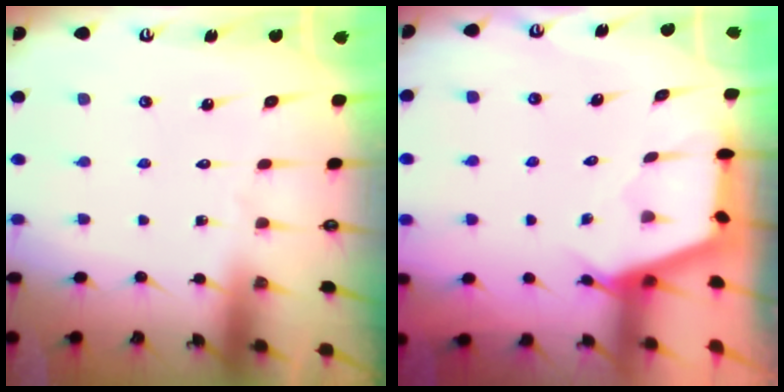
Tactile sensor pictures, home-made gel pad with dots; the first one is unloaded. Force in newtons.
{"total": 2.8, "press": 2.8, "slide": 0.4}